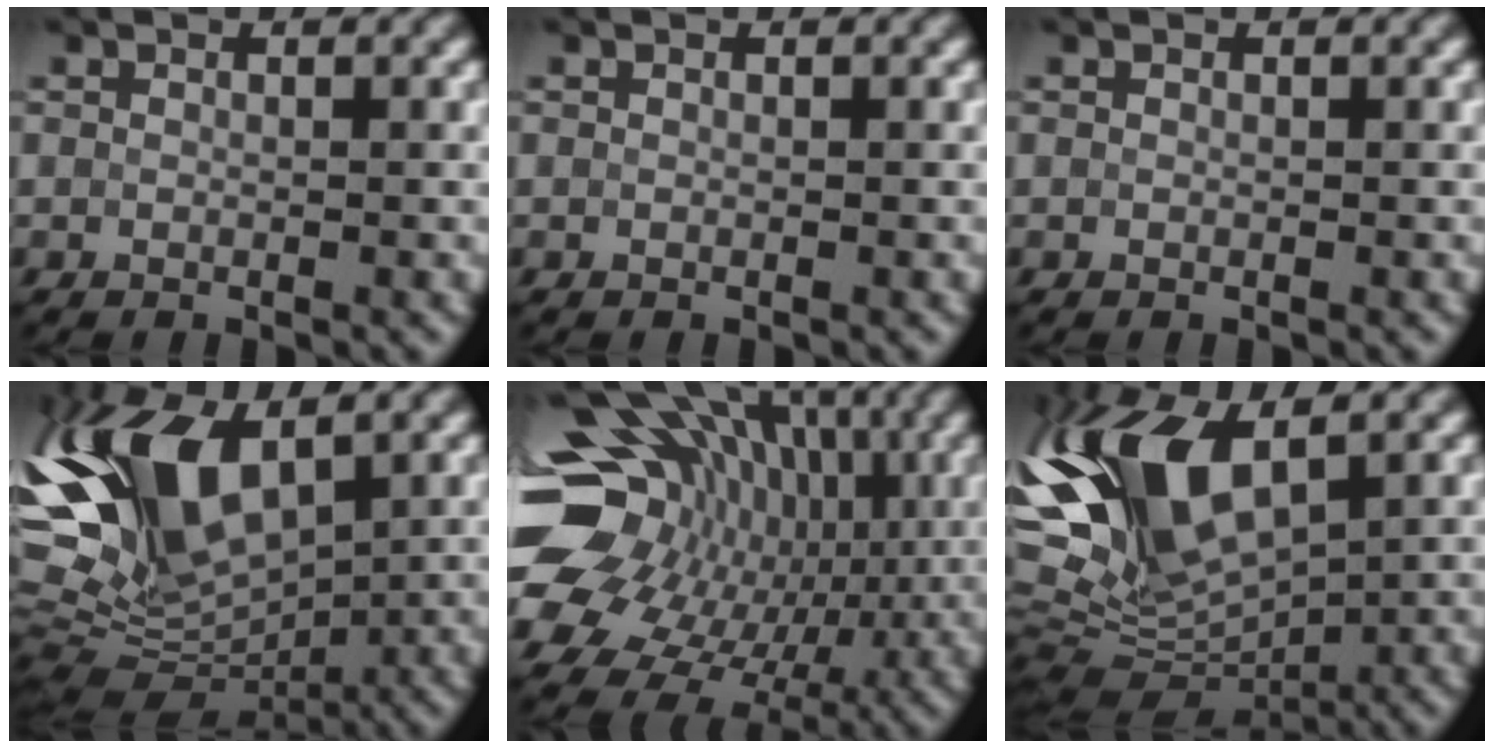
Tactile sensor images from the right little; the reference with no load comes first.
{"total": 0.0}
{"total": 0.0}
{"total": 11.8, "force": [3.1, 5.5, 10.0], "torque": [-0.211, 0.014, 0.049]}
{"total": 17.6, "force": [0.4, 14.6, 9.9], "torque": [-0.181, 0.021, 0.007]}
{"total": 10.5, "force": [2.4, 4.7, 9.1], "torque": [-0.198, 0.008, 0.040]}